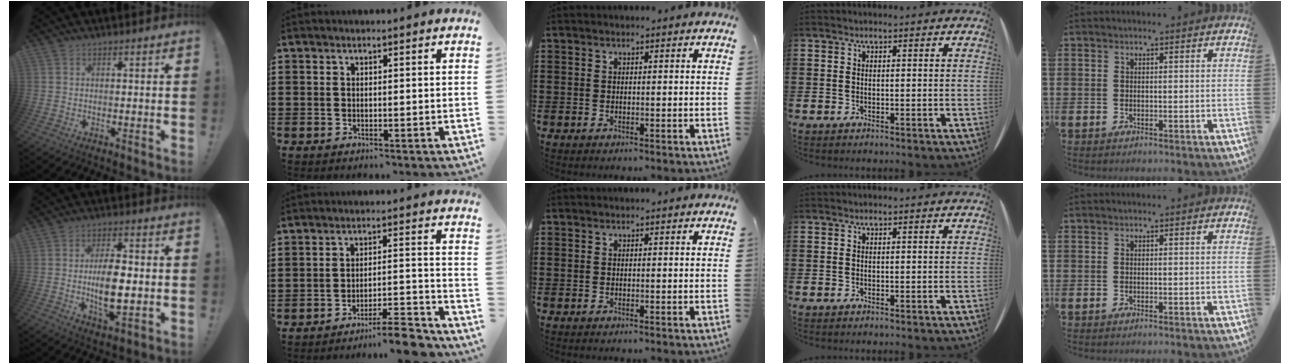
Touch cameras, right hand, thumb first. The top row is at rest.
{"thumb": {"total": 11.2, "force": [-0.9, 4.8, 10.1], "torque": [-0.185, -0.004, -0.021]}, "index": {"total": 7.2, "force": [-6.6, 0.2, 2.8], "torque": [-0.039, 0.006, -0.123]}}